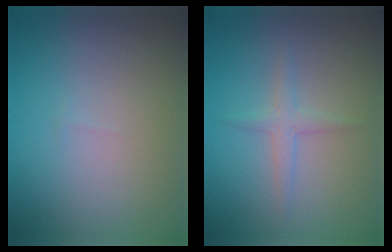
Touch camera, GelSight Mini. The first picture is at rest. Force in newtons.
{"total": 1.5, "press": 1.5, "slide": 0.0}